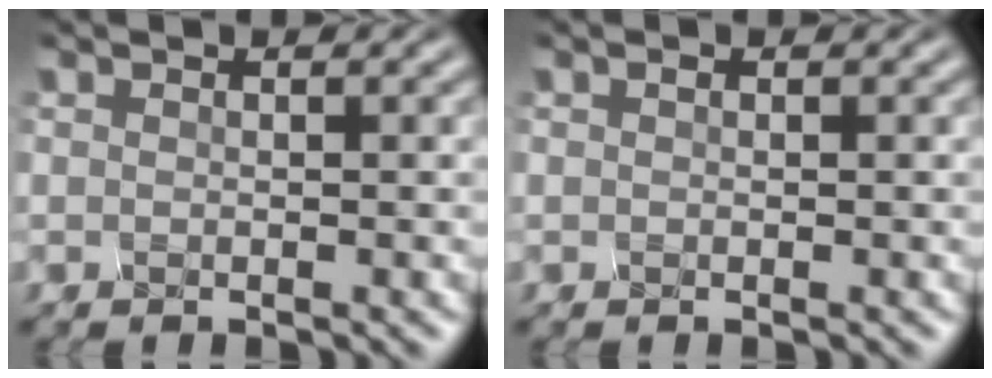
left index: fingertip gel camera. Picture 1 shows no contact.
{"total": 0.6, "force": [-0.2, -0.3, -0.4], "torque": [0.001, -0.003, 0.007]}